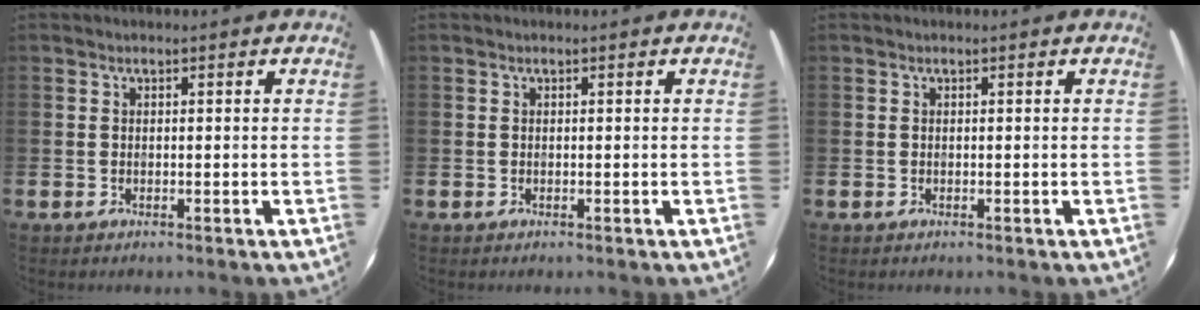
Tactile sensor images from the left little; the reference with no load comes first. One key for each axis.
{"total": 0.0}
{"total": 0.0}